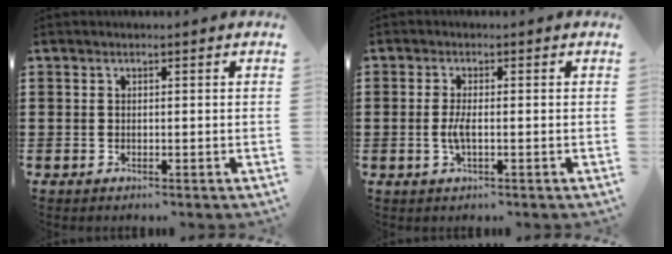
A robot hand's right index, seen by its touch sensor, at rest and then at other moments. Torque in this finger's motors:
{"motor_torque": [1.41, 0.14, 0.29, 0.09]}